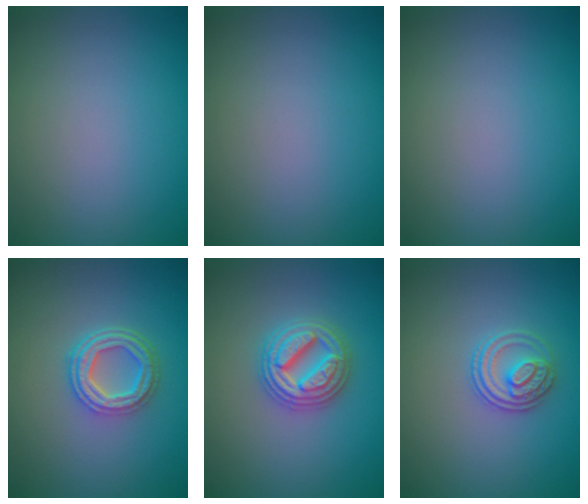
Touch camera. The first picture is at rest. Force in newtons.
{"total": 0.0}
{"total": 0.0}
{"total": 4.3, "press": 3.3, "slide": 2.7}
{"total": 4.8, "press": 4.8, "slide": 0.8}
{"total": 2.8, "press": 2.7, "slide": 1.0}